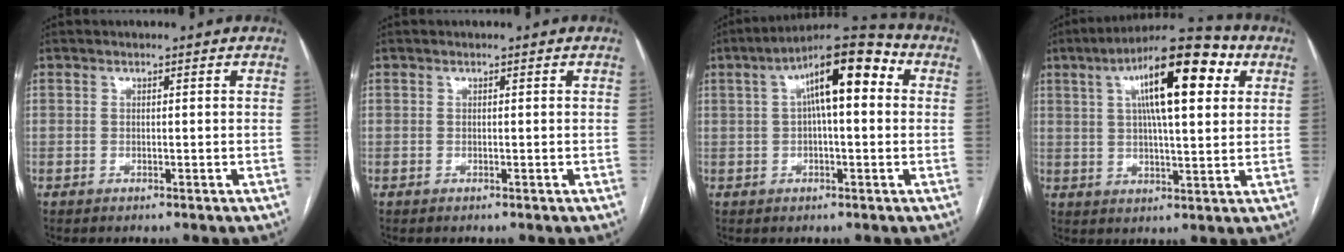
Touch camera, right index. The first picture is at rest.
{"total": 0.0}
{"total": 12.6, "force": [3.0, 3.3, 11.8], "torque": [-0.186, 0.047, 0.039]}
{"total": 16.0, "force": [5.9, 3.7, 14.5], "torque": [-0.232, 0.034, 0.088]}